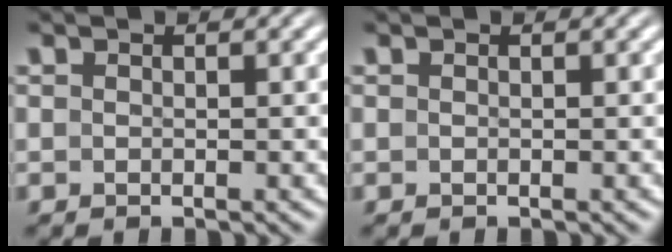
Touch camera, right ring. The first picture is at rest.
{"total": 0.0}